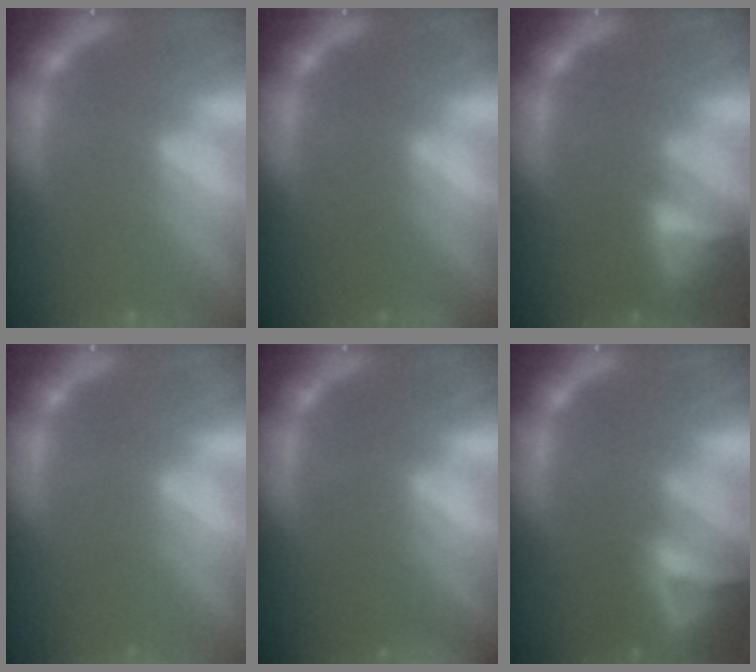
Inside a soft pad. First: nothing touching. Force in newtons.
{"total": 1.9}
{"total": 6.4}
{"total": 0.0}
{"total": 6.0}
{"total": 10.0}